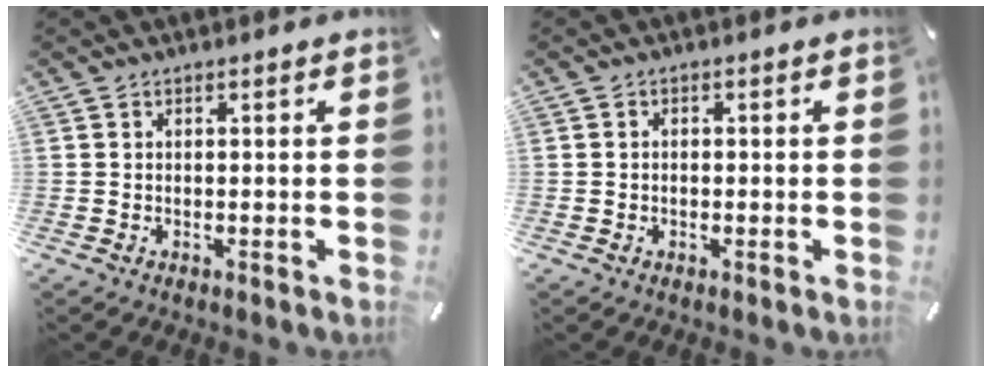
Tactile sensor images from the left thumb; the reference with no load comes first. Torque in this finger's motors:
{"motor_torque": [-0.03, -0.57, -0.21, 0.40, -0.05]}